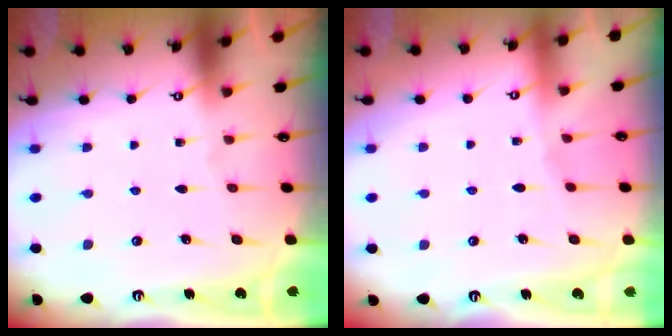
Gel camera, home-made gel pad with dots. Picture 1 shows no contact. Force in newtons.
{"total": 2.4, "press": 2.4, "slide": 0.4}